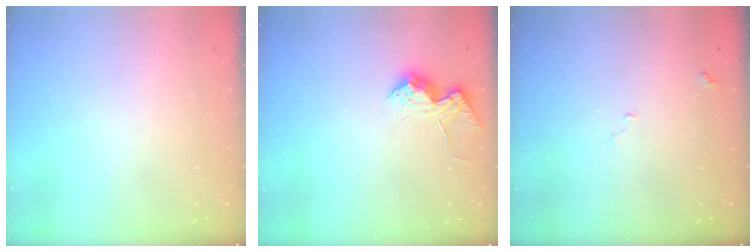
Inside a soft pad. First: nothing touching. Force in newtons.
{"total": 12.2, "press": 12.2, "slide": 0.5}
{"total": 7.4, "press": 7.4, "slide": 0.9}